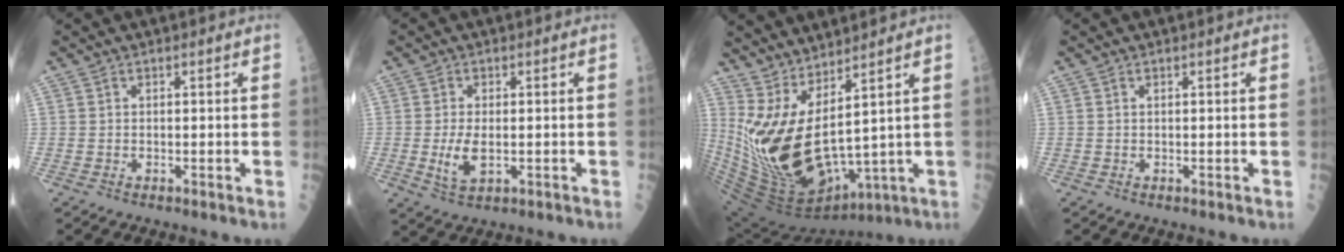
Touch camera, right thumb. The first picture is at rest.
{"total": 5.0, "force": [-0.7, 2.4, 4.4], "torque": [-0.084, -0.009, -0.009]}
{"total": 16.4, "force": [6.0, 4.7, 14.5], "torque": [-0.287, -0.074, 0.144]}
{"total": 0.0}